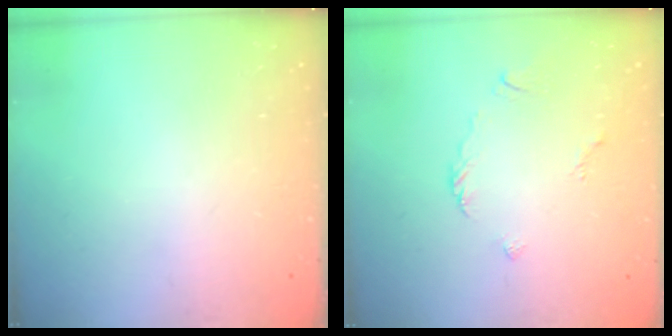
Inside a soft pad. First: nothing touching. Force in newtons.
{"total": 2.3, "press": 2.3, "slide": 0.5}